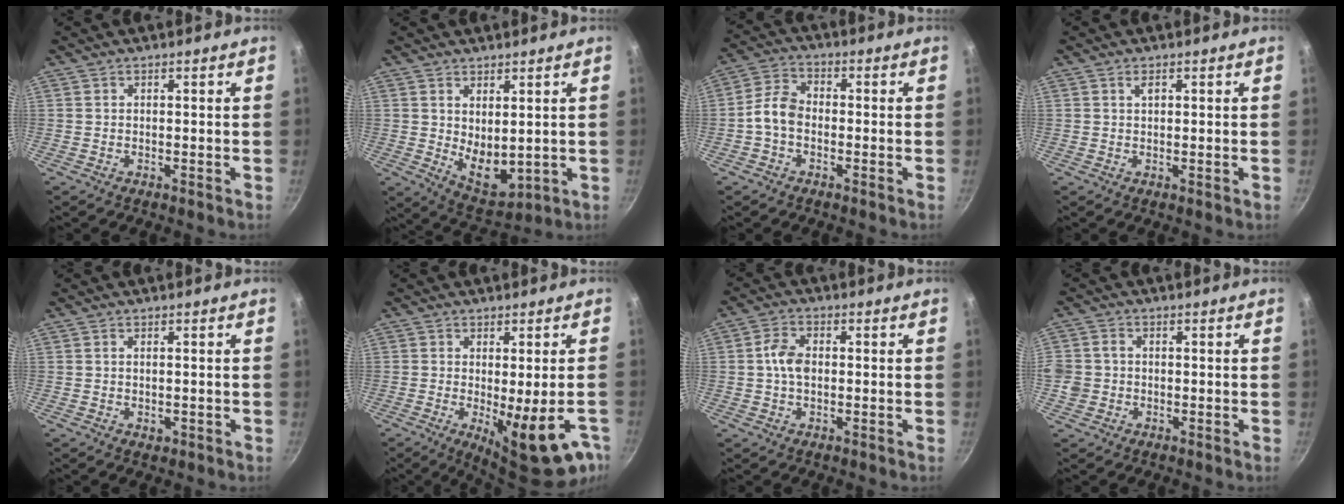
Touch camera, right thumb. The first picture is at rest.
{"total": 8.2, "force": [1.6, 4.6, 6.6], "torque": [-0.086, -0.030, 0.048]}
{"total": 5.9, "force": [-1.4, 4.1, 4.0], "torque": [-0.072, 0.030, -0.040]}
{"total": 1.4, "force": [0.6, 0.7, 1.0], "torque": [-0.012, -0.001, 0.009]}
{"total": 1.5, "force": [-0.3, 0.9, 1.1], "torque": [-0.015, -0.001, -0.003]}
{"total": 14.6, "force": [-5.5, 4.2, 12.9], "torque": [-0.151, -0.018, -0.060]}
{"total": 5.0, "force": [0.0, 3.3, 3.7], "torque": [-0.065, 0.012, -0.006]}
{"total": 5.1, "force": [-1.0, 4.6, 2.0], "torque": [-0.035, 0.014, -0.021]}